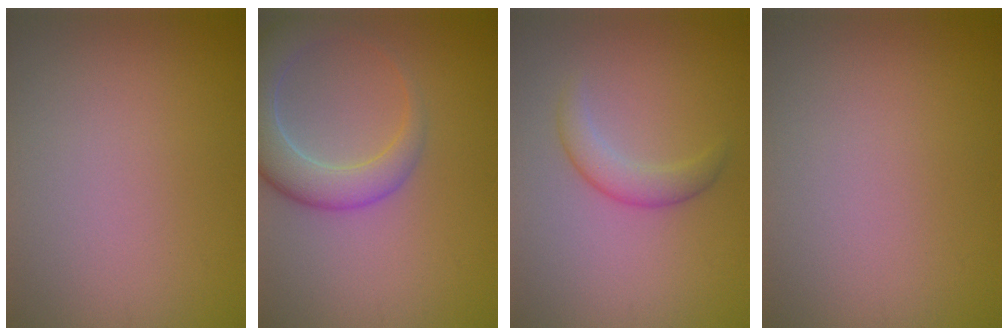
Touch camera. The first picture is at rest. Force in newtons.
{"total": 5.7, "press": 5.7, "slide": 0.8}
{"total": 2.3, "press": 2.3, "slide": 0.0}
{"total": 0.0}